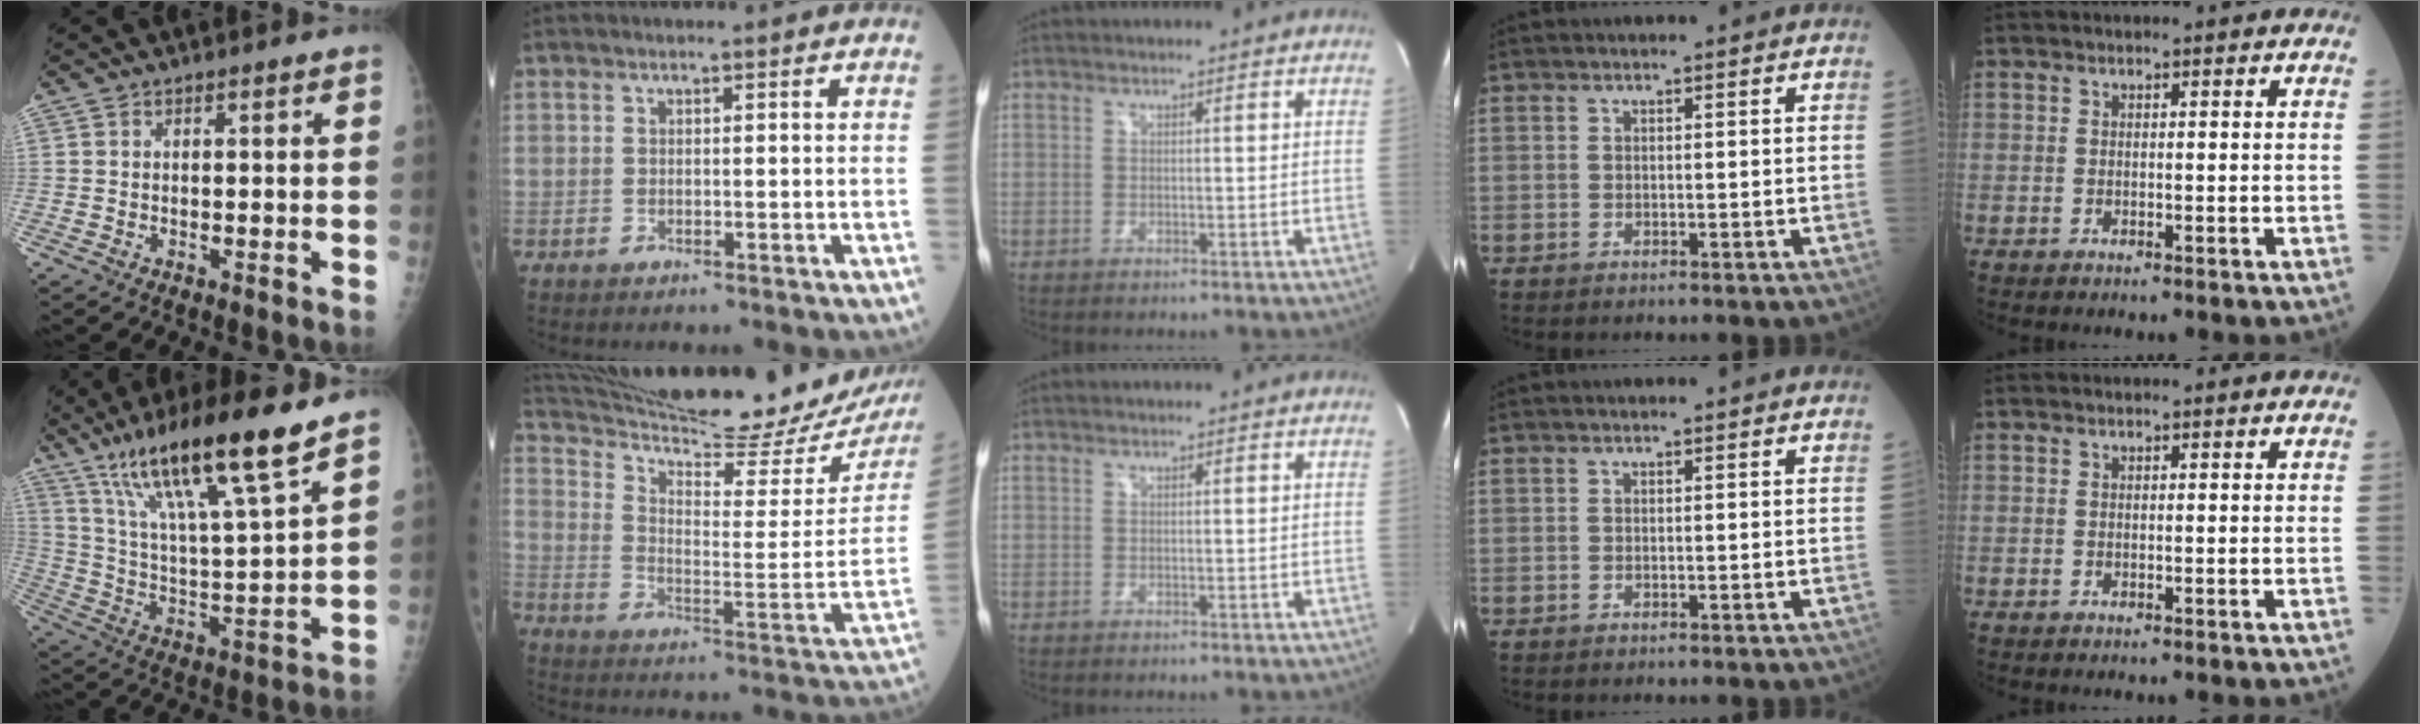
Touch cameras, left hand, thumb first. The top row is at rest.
{"thumb": {"total": 19.5, "force": [13.4, 1.6, 14.1], "torque": [-0.233, -0.058, 0.239]}, "index": {"total": 26.5, "force": [24.4, 2.3, 10.2], "torque": [-0.173, -0.085, 0.332]}}